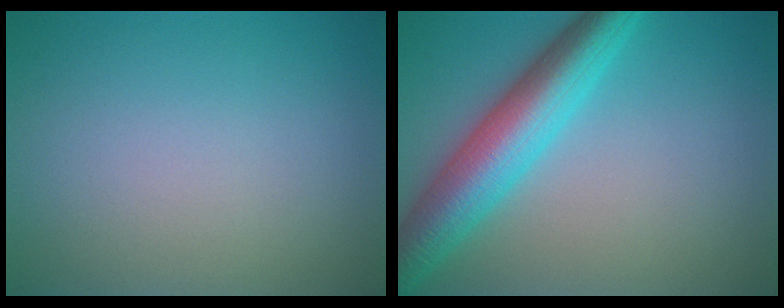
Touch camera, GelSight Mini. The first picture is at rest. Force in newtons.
{"total": 7.6, "press": 7.6, "slide": 0.2}